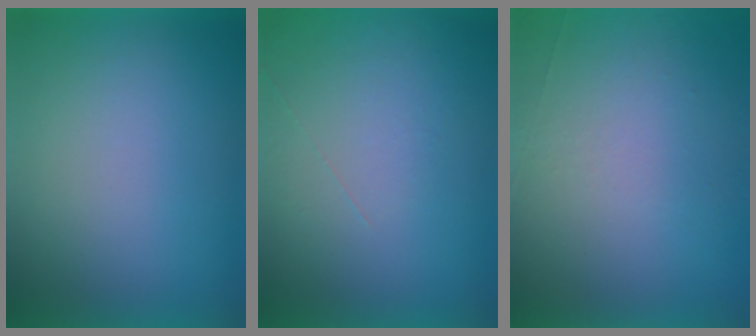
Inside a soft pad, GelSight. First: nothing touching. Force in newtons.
{"total": 1.2}
{"total": 7.0}